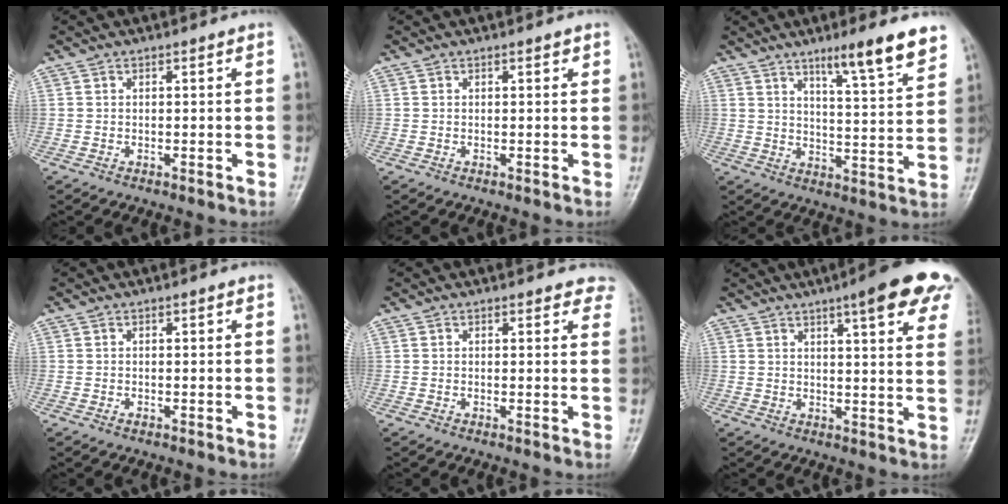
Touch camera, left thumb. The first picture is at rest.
{"total": 0.8, "force": [0.4, 0.4, 0.5], "torque": [-0.003, -0.001, 0.003]}
{"total": 11.3, "force": [7.9, 1.2, 8.0], "torque": [-0.105, -0.050, 0.119]}
{"total": 0.7, "force": [-0.3, 0.5, 0.5], "torque": [-0.006, 0.004, -0.006]}
{"total": 3.9, "force": [3.4, 1.8, 0.5], "torque": [0.033, -0.013, 0.014]}
{"total": 16.1, "force": [9.5, 3.3, 12.5], "torque": [-0.139, -0.025, 0.107]}